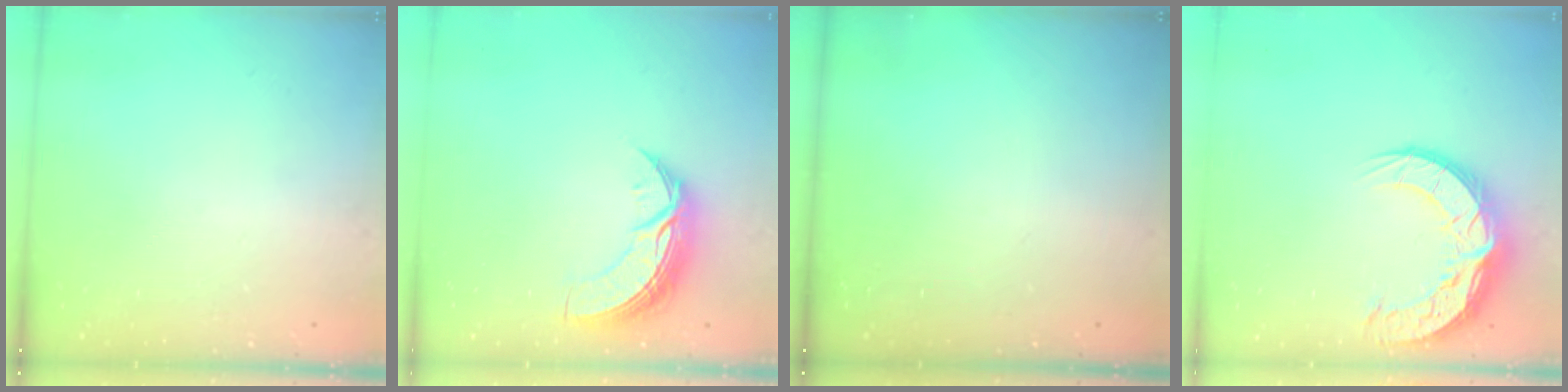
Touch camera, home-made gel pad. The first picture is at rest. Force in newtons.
{"total": 9.5, "press": 9.5, "slide": 0.8}
{"total": 0.0}
{"total": 15.1, "press": 15.1, "slide": 1.2}